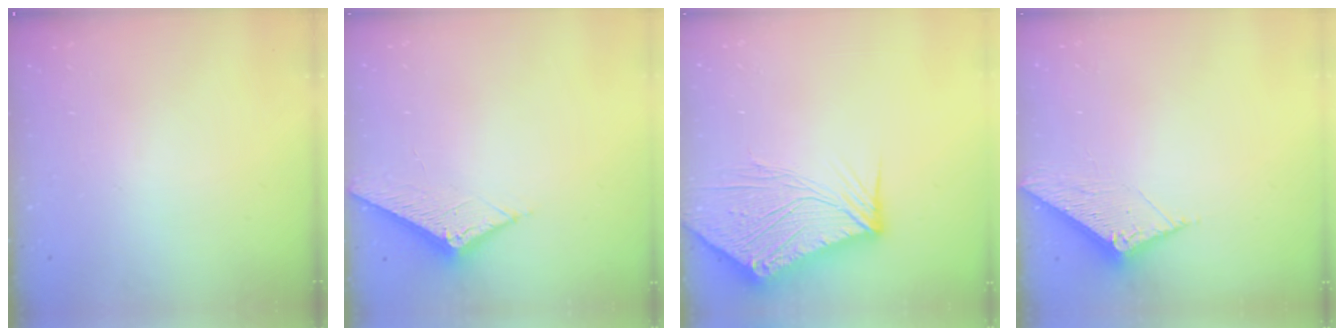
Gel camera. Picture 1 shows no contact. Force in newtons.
{"total": 7.4, "press": 7.4, "slide": 0.2}
{"total": 15.8, "press": 15.7, "slide": 2.1}
{"total": 6.1, "press": 6.1, "slide": 0.3}